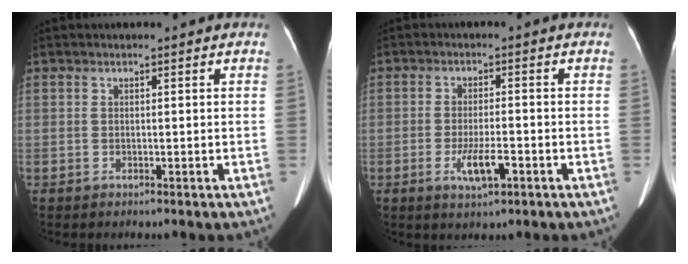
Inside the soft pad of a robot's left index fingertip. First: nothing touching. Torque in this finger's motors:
{"motor_torque": [0.87, 0.52, 0.43, 0.13]}